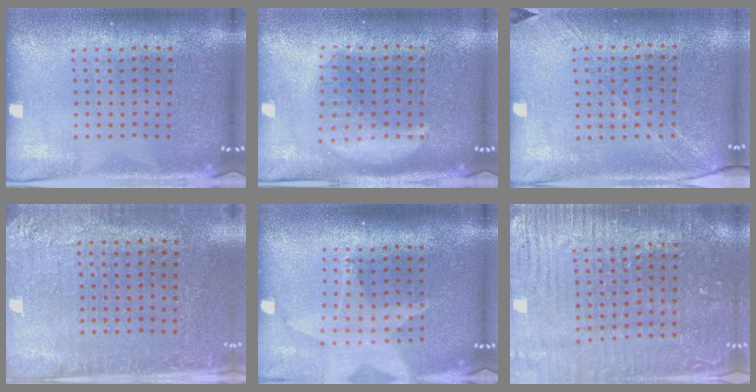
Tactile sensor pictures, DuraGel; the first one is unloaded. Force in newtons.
{"total": 2.8, "press": 2.7, "slide": 0.4}
{"total": 1.4, "press": 1.3, "slide": 0.6}
{"total": 2.9, "press": 2.7, "slide": 1.0}
{"total": 2.0, "press": 1.5, "slide": 1.2}
{"total": 3.4, "press": 3.3, "slide": 0.7}